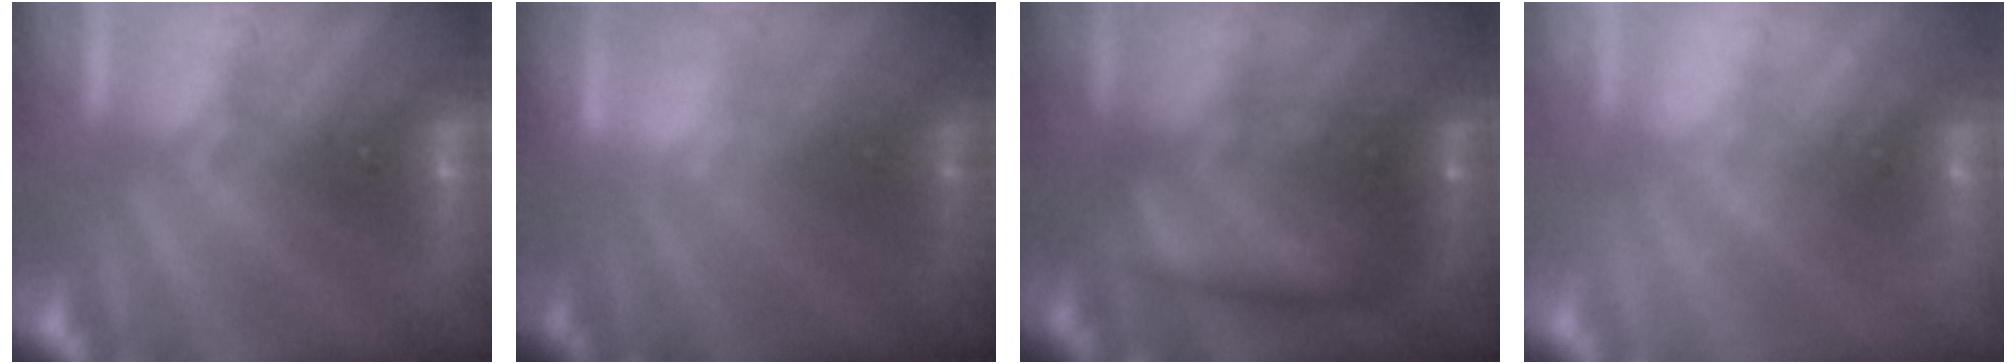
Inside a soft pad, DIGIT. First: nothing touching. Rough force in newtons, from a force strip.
{"total": 3.8}
{"total": 5.6}
{"total": 2.1}